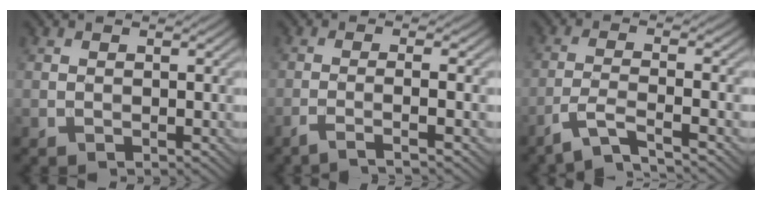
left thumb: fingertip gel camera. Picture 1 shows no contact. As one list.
[{"total": 3.2, "force": [-1.6, 0.3, 2.8], "torque": [-0.035, 0.006, -0.052]}, {"total": 4.6, "force": [-3.3, 0.6, 3.1], "torque": [-0.047, 0.009, -0.083]}]